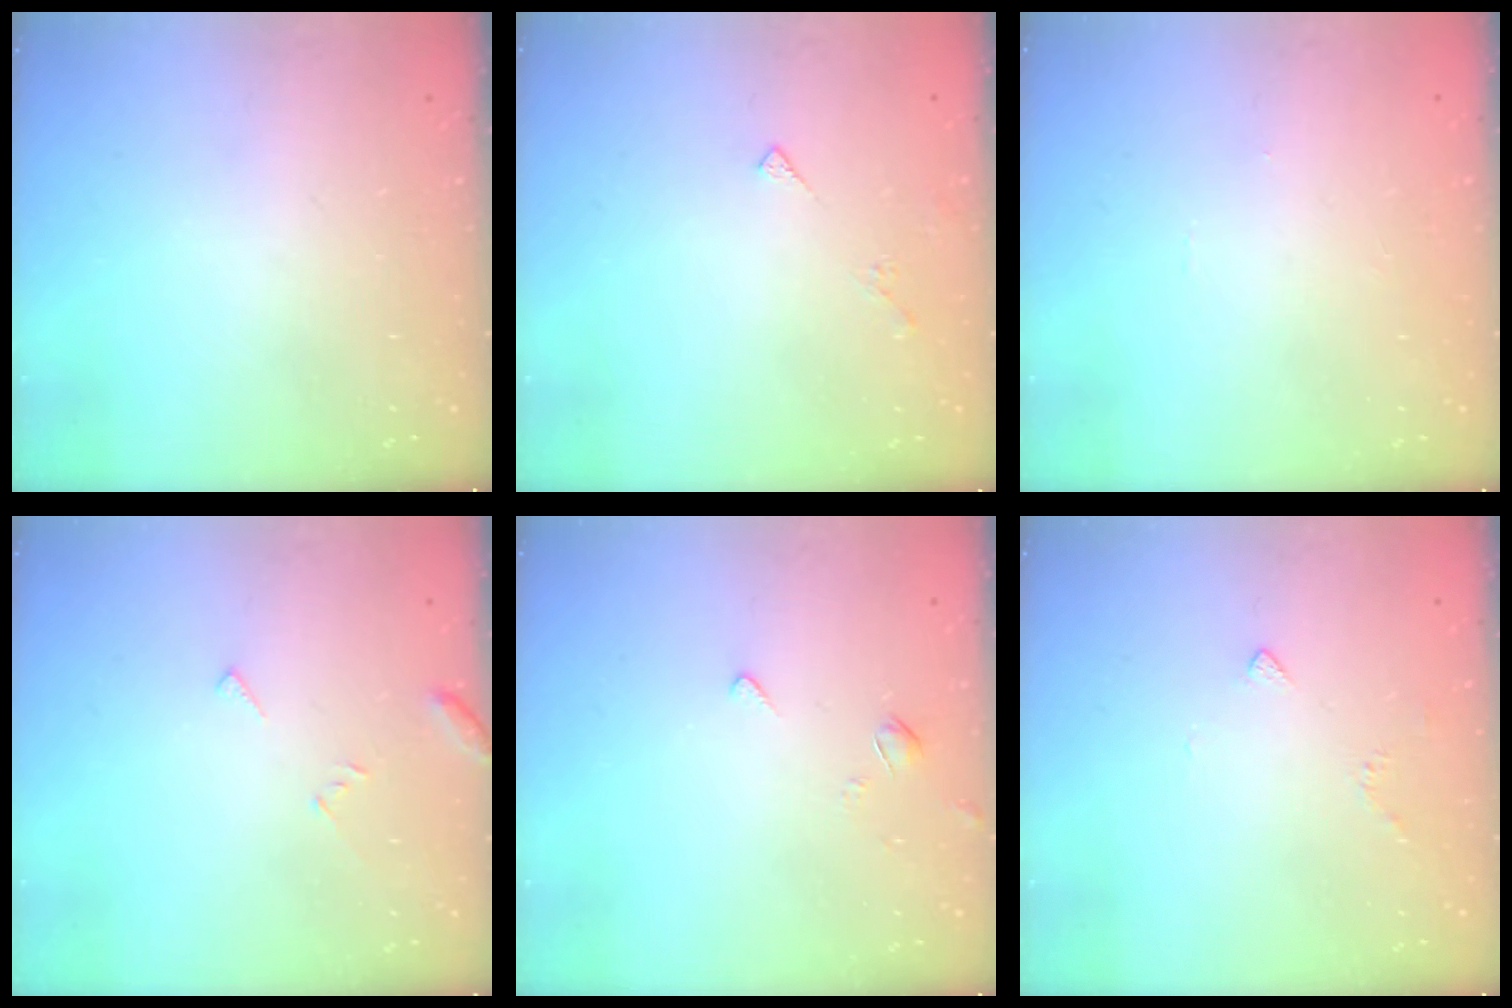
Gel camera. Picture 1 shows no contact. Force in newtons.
{"total": 2.5, "press": 2.4, "slide": 0.5}
{"total": 0.0}
{"total": 4.3, "press": 4.2, "slide": 0.4}
{"total": 2.5, "press": 2.5, "slide": 0.5}
{"total": 2.4, "press": 2.4, "slide": 0.6}